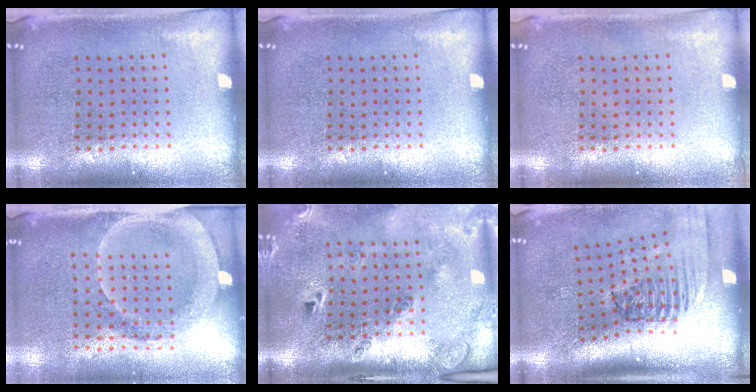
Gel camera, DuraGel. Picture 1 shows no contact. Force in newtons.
{"total": 0.0}
{"total": 0.0}
{"total": 1.8, "press": 1.6, "slide": 0.7}
{"total": 3.0, "press": 2.0, "slide": 2.2}
{"total": 2.3, "press": 1.6, "slide": 1.7}